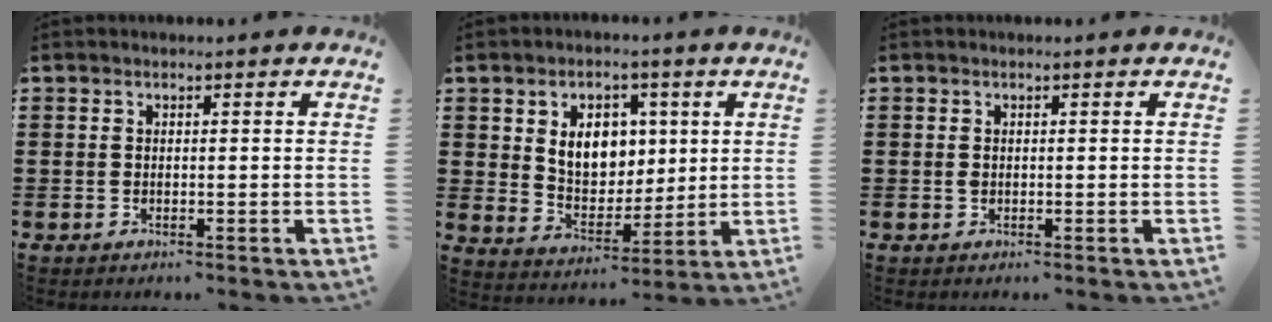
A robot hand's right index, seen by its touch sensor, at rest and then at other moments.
{"total": 7.9, "force": [2.1, 6.0, 4.7], "torque": [-0.091, 0.011, 0.034]}
{"total": 0.7, "force": [0.0, 0.4, 0.6], "torque": [-0.012, 0.001, -0.001]}